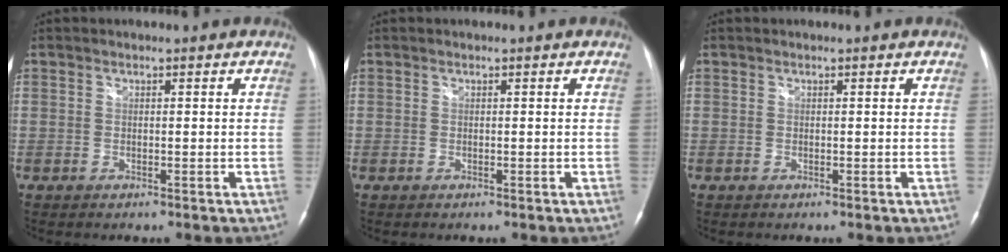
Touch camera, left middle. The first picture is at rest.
{"total": 0.0}
{"total": 0.0}